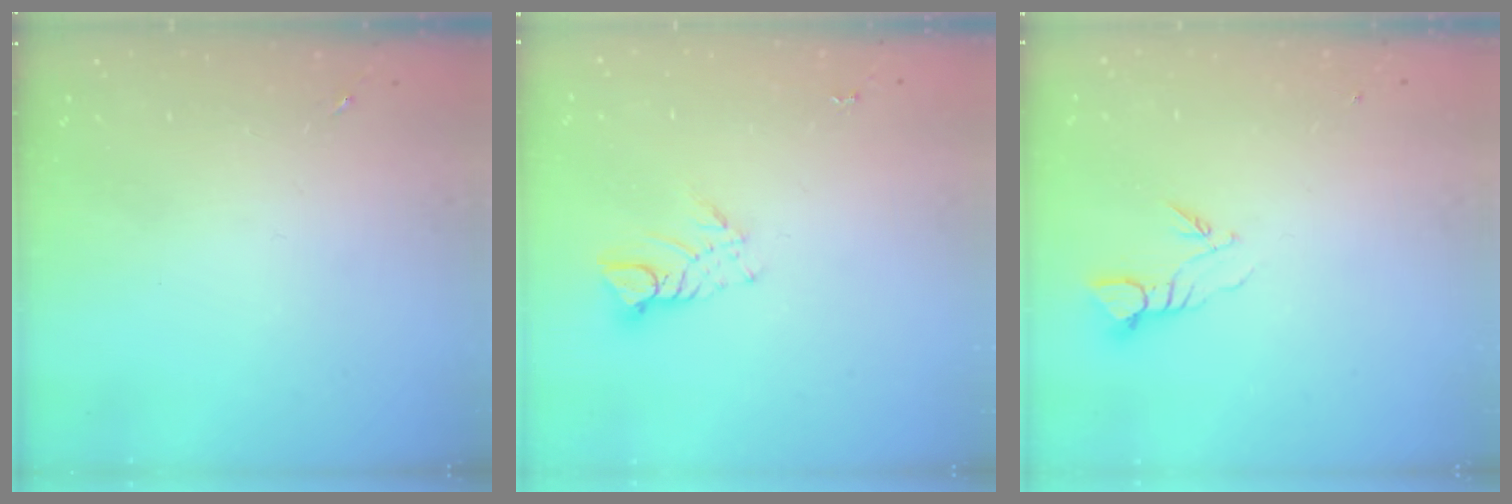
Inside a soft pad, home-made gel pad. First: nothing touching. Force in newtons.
{"total": 5.8, "press": 5.8, "slide": 0.3}
{"total": 3.8, "press": 3.8, "slide": 0.1}